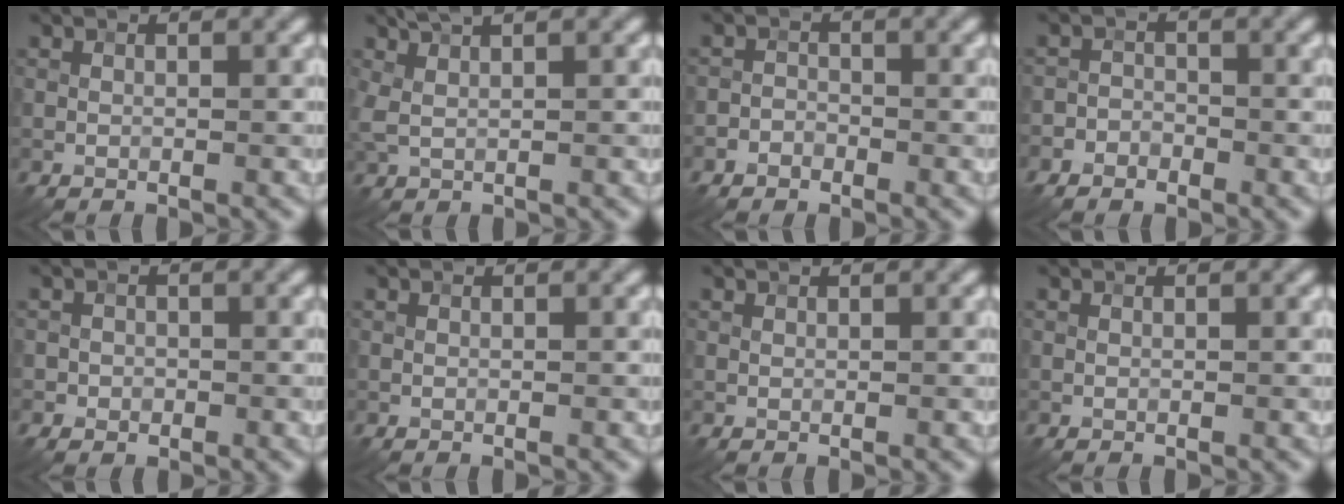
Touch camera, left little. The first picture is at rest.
{"total": 2.8, "force": [1.8, 0.6, 2.1], "torque": [-0.054, 0.005, 0.039]}
{"total": 1.4, "force": [-0.9, 1.0, 0.2], "torque": [0.010, 0.007, -0.023]}
{"total": 2.3, "force": [-1.6, 1.5, 0.5], "torque": [0.010, 0.005, -0.036]}
{"total": 1.3, "force": [-0.5, 1.2, 0.1], "torque": [0.010, 0.004, -0.011]}
{"total": 0.0}
{"total": 0.0}
{"total": 0.0}